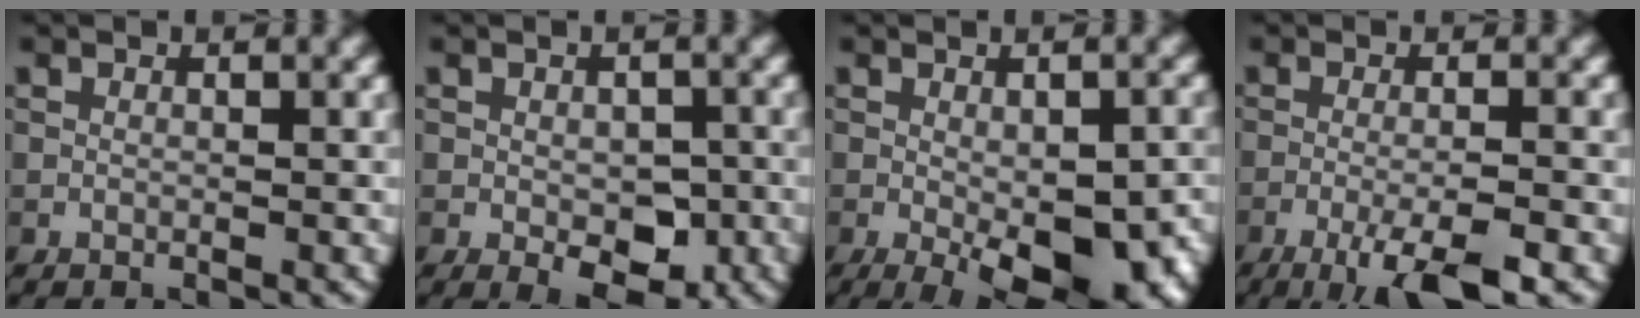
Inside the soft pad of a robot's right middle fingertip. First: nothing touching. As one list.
[{"total": 4.3, "force": [-1.3, 2.4, 3.4], "torque": [-0.044, -0.008, -0.016]}, {"total": 10.7, "force": [-3.6, 4.6, 9.0], "torque": [-0.124, -0.029, -0.036]}, {"total": 5.5, "force": [-3.3, 0.9, 4.3], "torque": [-0.071, 0.000, -0.061]}]